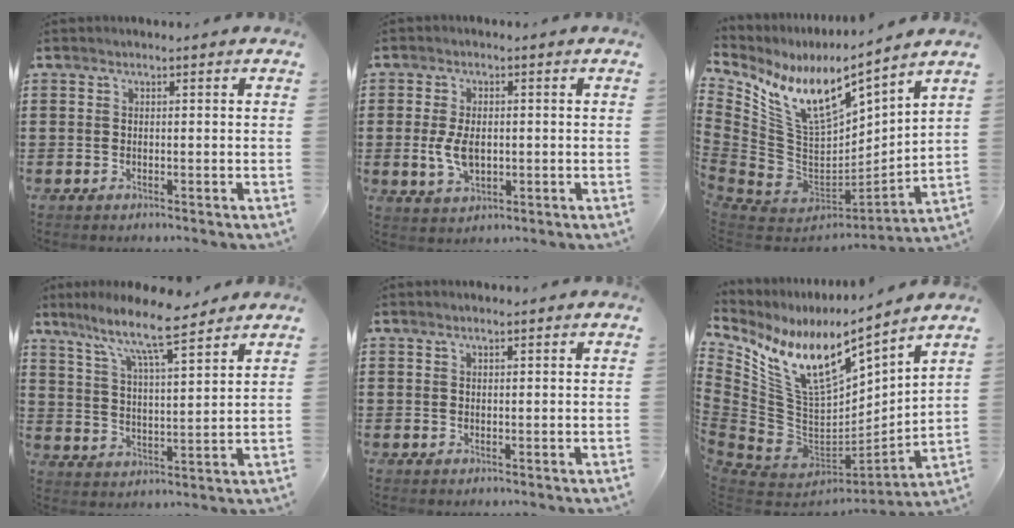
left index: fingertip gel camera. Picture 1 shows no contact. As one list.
[{"total": 5.1, "force": [-0.4, 2.9, 4.2], "torque": [-0.093, 0.001, -0.010]}, {"total": 12.2, "force": [7.7, 5.1, 8.0], "torque": [-0.187, -0.060, 0.133]}, {"total": 9.1, "force": [7.3, 1.2, 5.4], "torque": [-0.120, -0.035, 0.124]}, {"total": 0.7, "force": [0.6, 0.0, 0.5], "torque": [-0.008, -0.001, 0.011]}, {"total": 12.7, "force": [7.4, 5.6, 8.6], "torque": [-0.206, -0.062, 0.128]}]